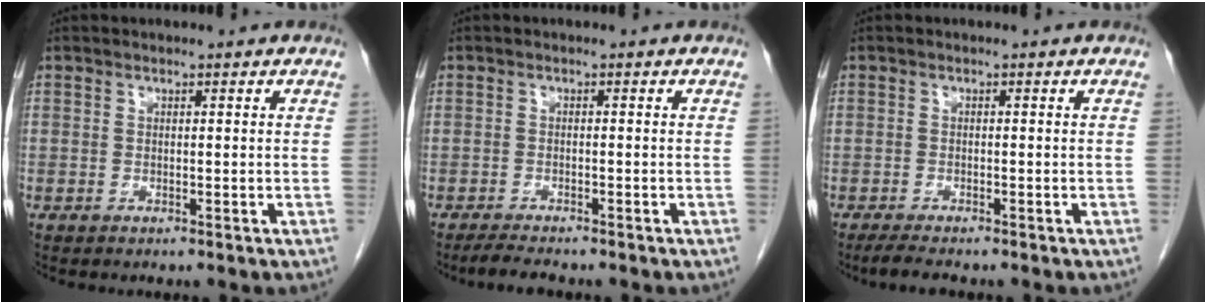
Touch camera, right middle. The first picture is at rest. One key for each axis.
{"total": 2.9, "fx": -2.6, "fy": 0.2, "fz": 1.3, "tx": -0.031, "ty": -0.010, "tz": -0.043}
{"total": 2.7, "fx": -2.3, "fy": 0.2, "fz": 1.5, "tx": -0.032, "ty": -0.008, "tz": -0.038}